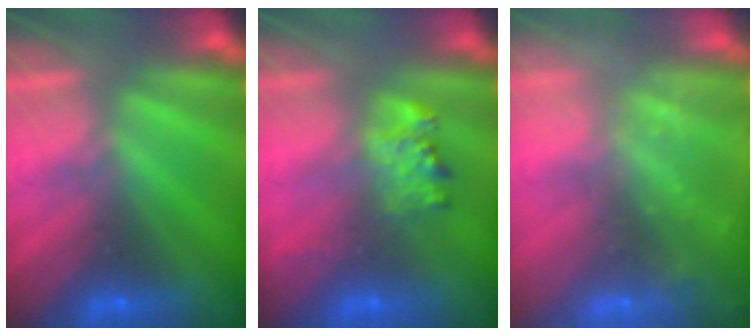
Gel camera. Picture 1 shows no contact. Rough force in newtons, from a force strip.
{"total": 2.2}
{"total": 5.5}